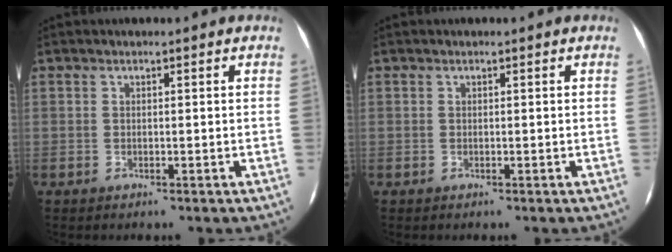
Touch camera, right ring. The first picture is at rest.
{"total": 0.0}